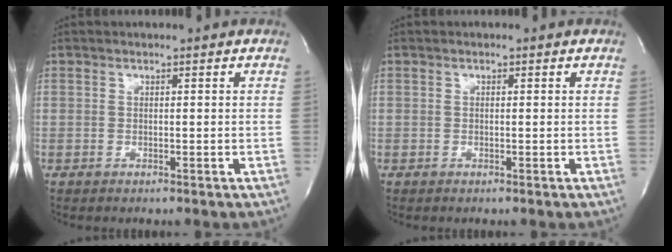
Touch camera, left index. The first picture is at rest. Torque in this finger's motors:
{"motor_torque": [-0.30, 0.14, -0.03, -0.01]}